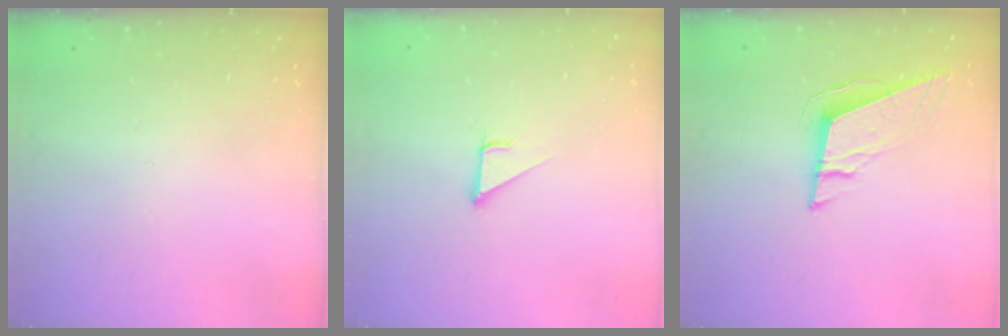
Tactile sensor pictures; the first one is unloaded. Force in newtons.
{"total": 2.8, "press": 2.8, "slide": 0.1}
{"total": 10.1, "press": 9.8, "slide": 2.7}